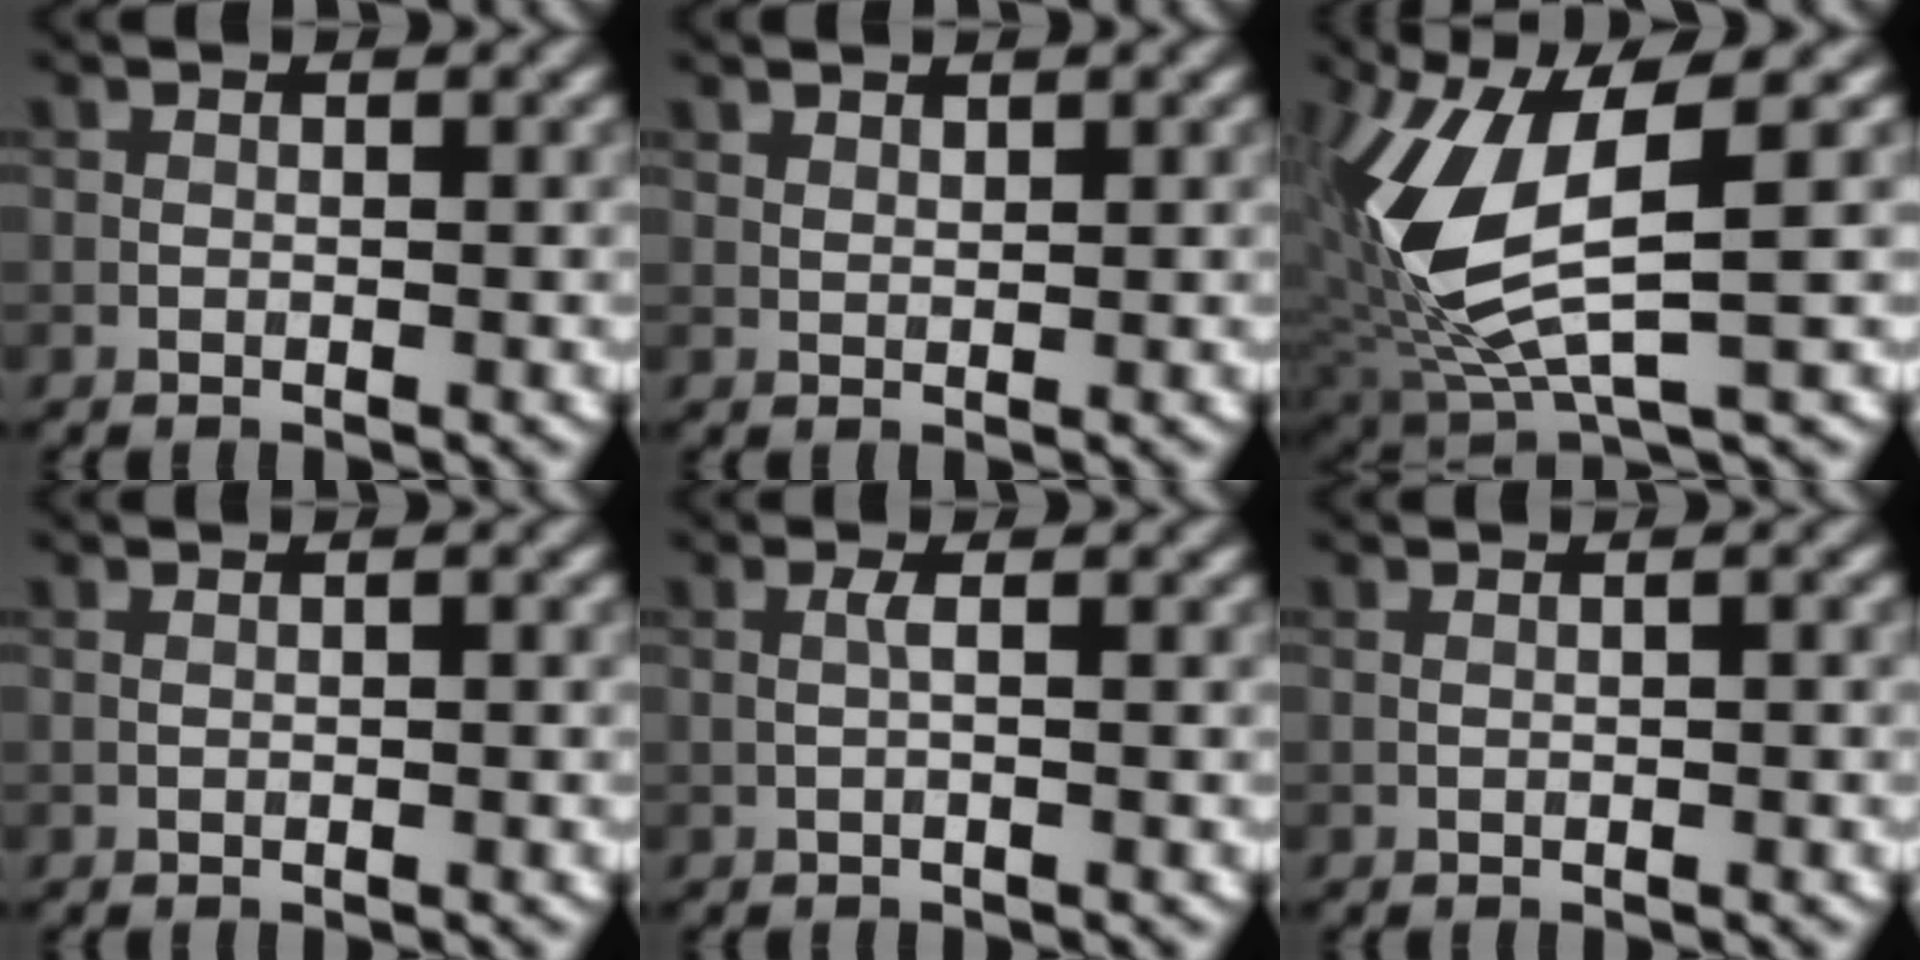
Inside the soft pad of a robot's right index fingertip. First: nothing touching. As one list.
[{"total": 1.1, "force": [1.0, 0.4, 0.3], "torque": [-0.012, -0.001, 0.022]}, {"total": 8.9, "force": [1.3, 3.5, 8.1], "torque": [-0.195, -0.010, 0.030]}, {"total": 0.7, "force": [0.2, 0.2, 0.6], "torque": [-0.015, -0.001, 0.001]}, {"total": 0.9, "force": [0.1, 0.0, 0.9], "torque": [-0.020, 0.002, -0.001]}, {"total": 1.0, "force": [0.3, 0.3, 0.9], "torque": [-0.016, 0.000, -0.001]}]